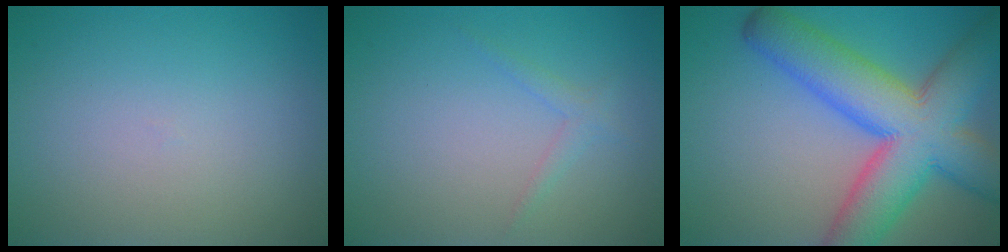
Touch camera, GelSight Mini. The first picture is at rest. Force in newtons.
{"total": 1.1, "press": 1.1, "slide": 0.0}
{"total": 11.7, "press": 11.7, "slide": 0.5}